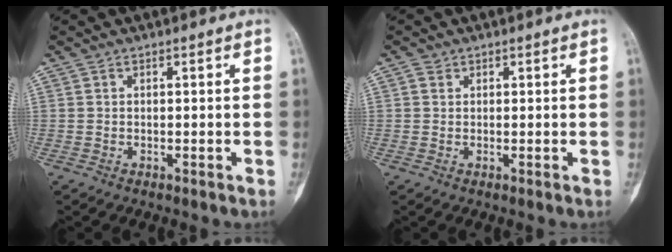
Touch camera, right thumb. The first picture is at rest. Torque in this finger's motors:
{"motor_torque": [-0.60, -0.09, 0.09, -0.07, -0.03]}